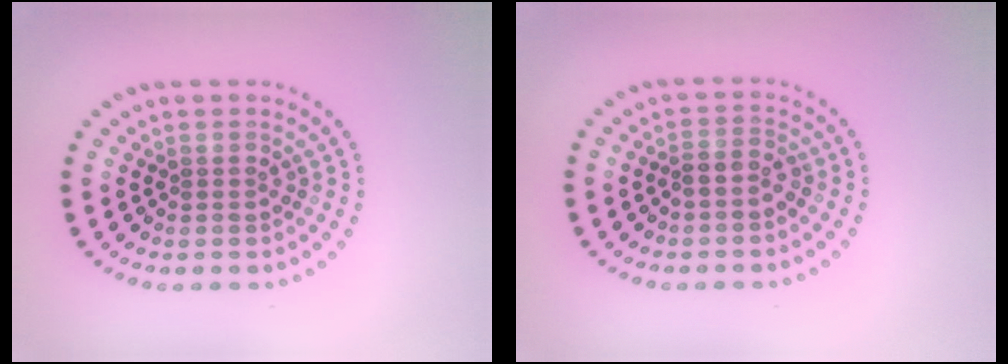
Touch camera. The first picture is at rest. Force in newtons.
{"total": 1.3, "press": 1.0, "slide": 0.8}